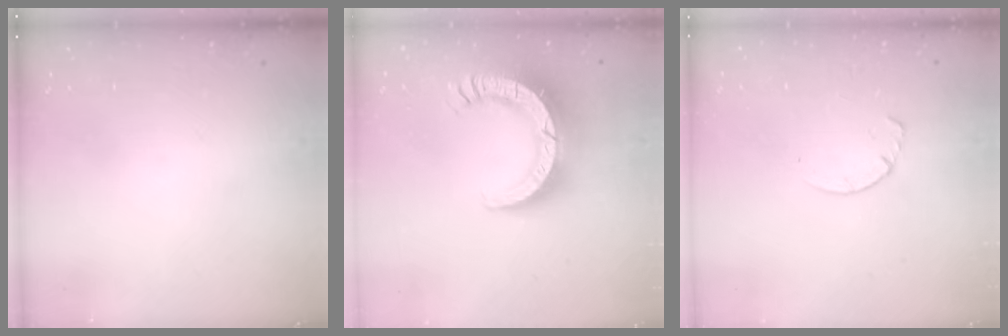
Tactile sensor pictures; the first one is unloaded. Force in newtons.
{"total": 15.8, "press": 15.7, "slide": 1.6}
{"total": 2.9, "press": 2.9, "slide": 0.4}